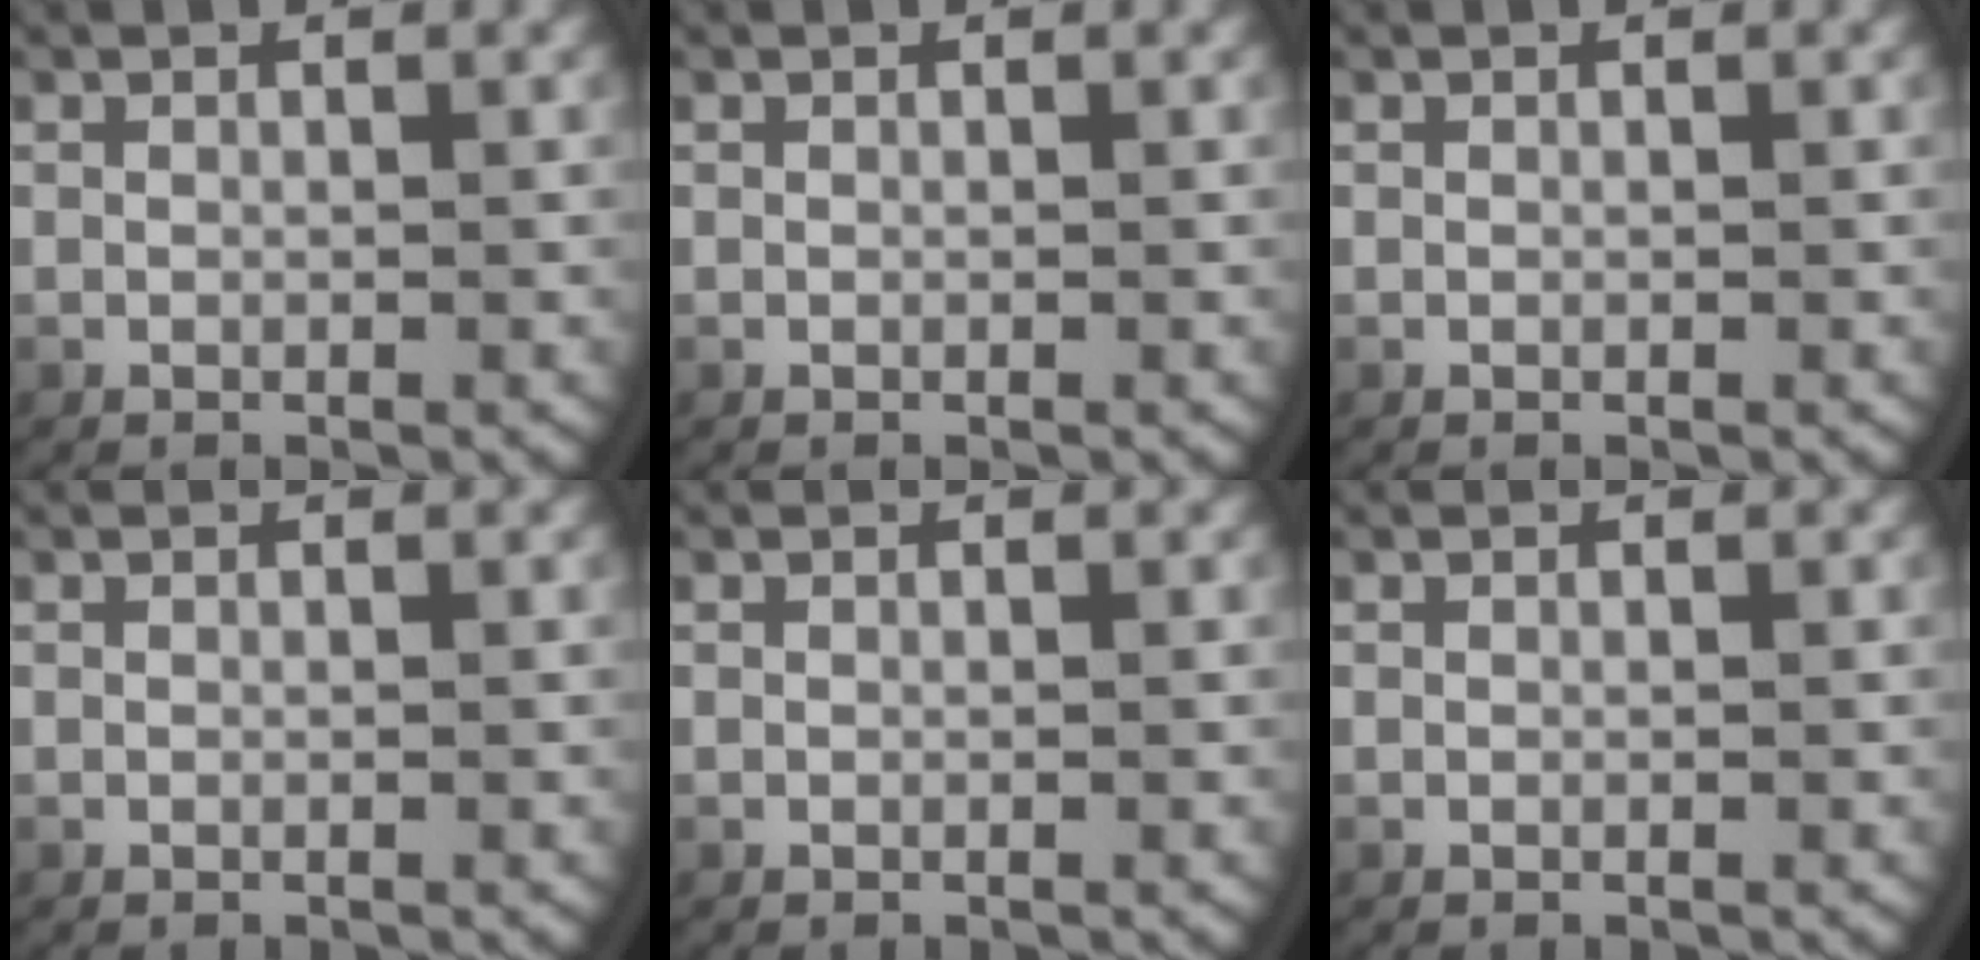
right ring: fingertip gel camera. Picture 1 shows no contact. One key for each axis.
{"total": 0.0}
{"total": 0.0}
{"total": 0.0}
{"total": 0.0}
{"total": 0.0}